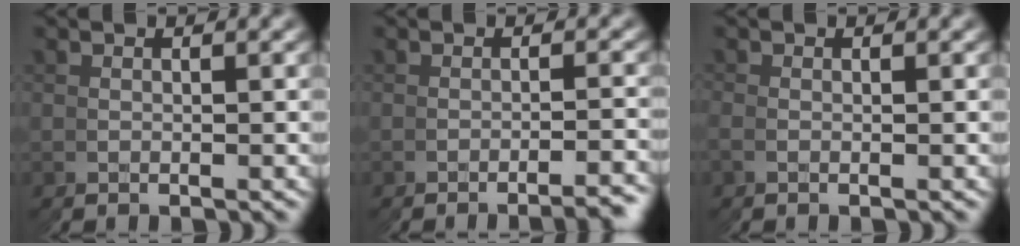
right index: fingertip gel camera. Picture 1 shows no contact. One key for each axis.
{"total": 2.3, "fx": -1.7, "fy": -1.5, "fz": -0.5, "tx": 0.004, "ty": 0.013, "tz": -0.032}
{"total": 0.6, "fx": -0.2, "fy": -0.5, "fz": -0.3, "tx": 0.004, "ty": 0.002, "tz": -0.006}